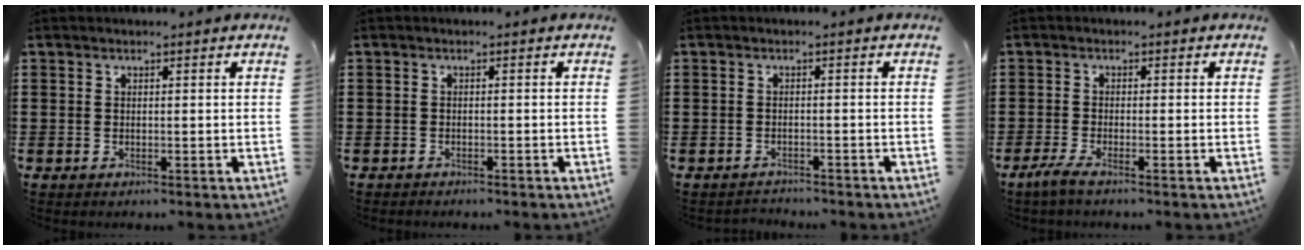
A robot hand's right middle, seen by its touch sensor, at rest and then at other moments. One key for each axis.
{"total": 0.8, "fx": -0.8, "fy": 0.2, "fz": -0.1, "tx": 0.000, "ty": 0.003, "tz": -0.018}
{"total": 1.4, "fx": -1.4, "fy": 0.2, "fz": -0.1, "tx": -0.003, "ty": 0.003, "tz": -0.031}
{"total": 2.2, "fx": -1.5, "fy": 0.2, "fz": 1.5, "tx": -0.033, "ty": 0.000, "tz": -0.031}